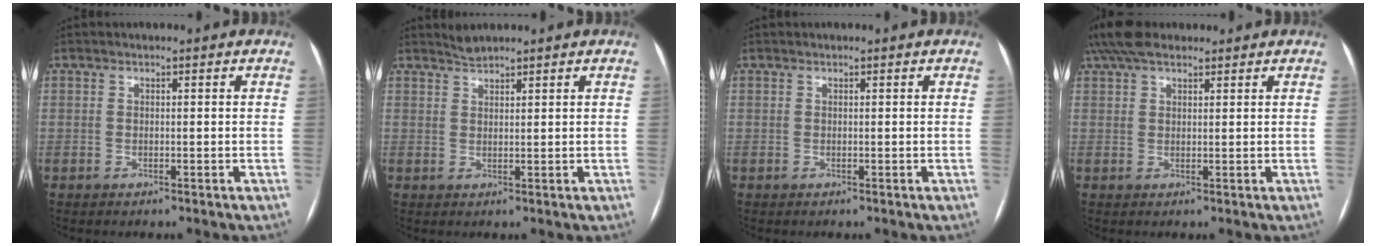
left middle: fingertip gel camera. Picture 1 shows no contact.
{"total": 1.6, "force": [1.6, -0.1, 0.0], "torque": [-0.003, 0.006, 0.034]}
{"total": 0.0}
{"total": 6.9, "force": [5.4, 2.6, 3.4], "torque": [-0.073, 0.039, 0.104]}